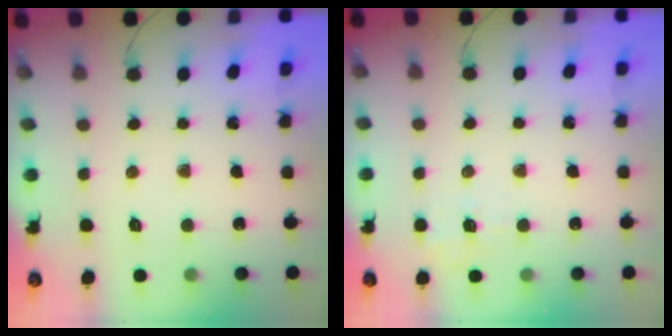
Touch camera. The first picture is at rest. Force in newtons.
{"total": 2.0, "press": 1.2, "slide": 1.6}